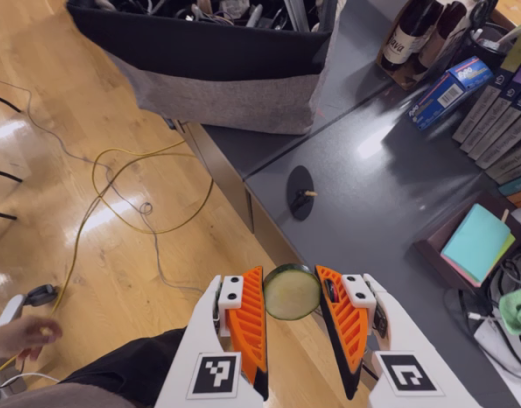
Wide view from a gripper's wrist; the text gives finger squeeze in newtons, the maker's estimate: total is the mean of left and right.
{"total": 9.1, "left": 9.0, "right": 9.1}